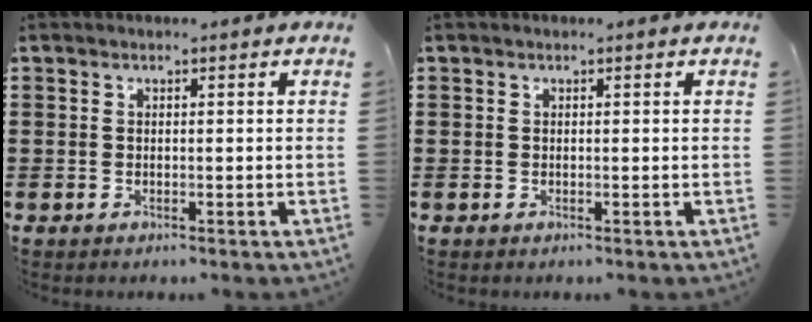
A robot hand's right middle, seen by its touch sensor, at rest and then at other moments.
{"total": 0.0}